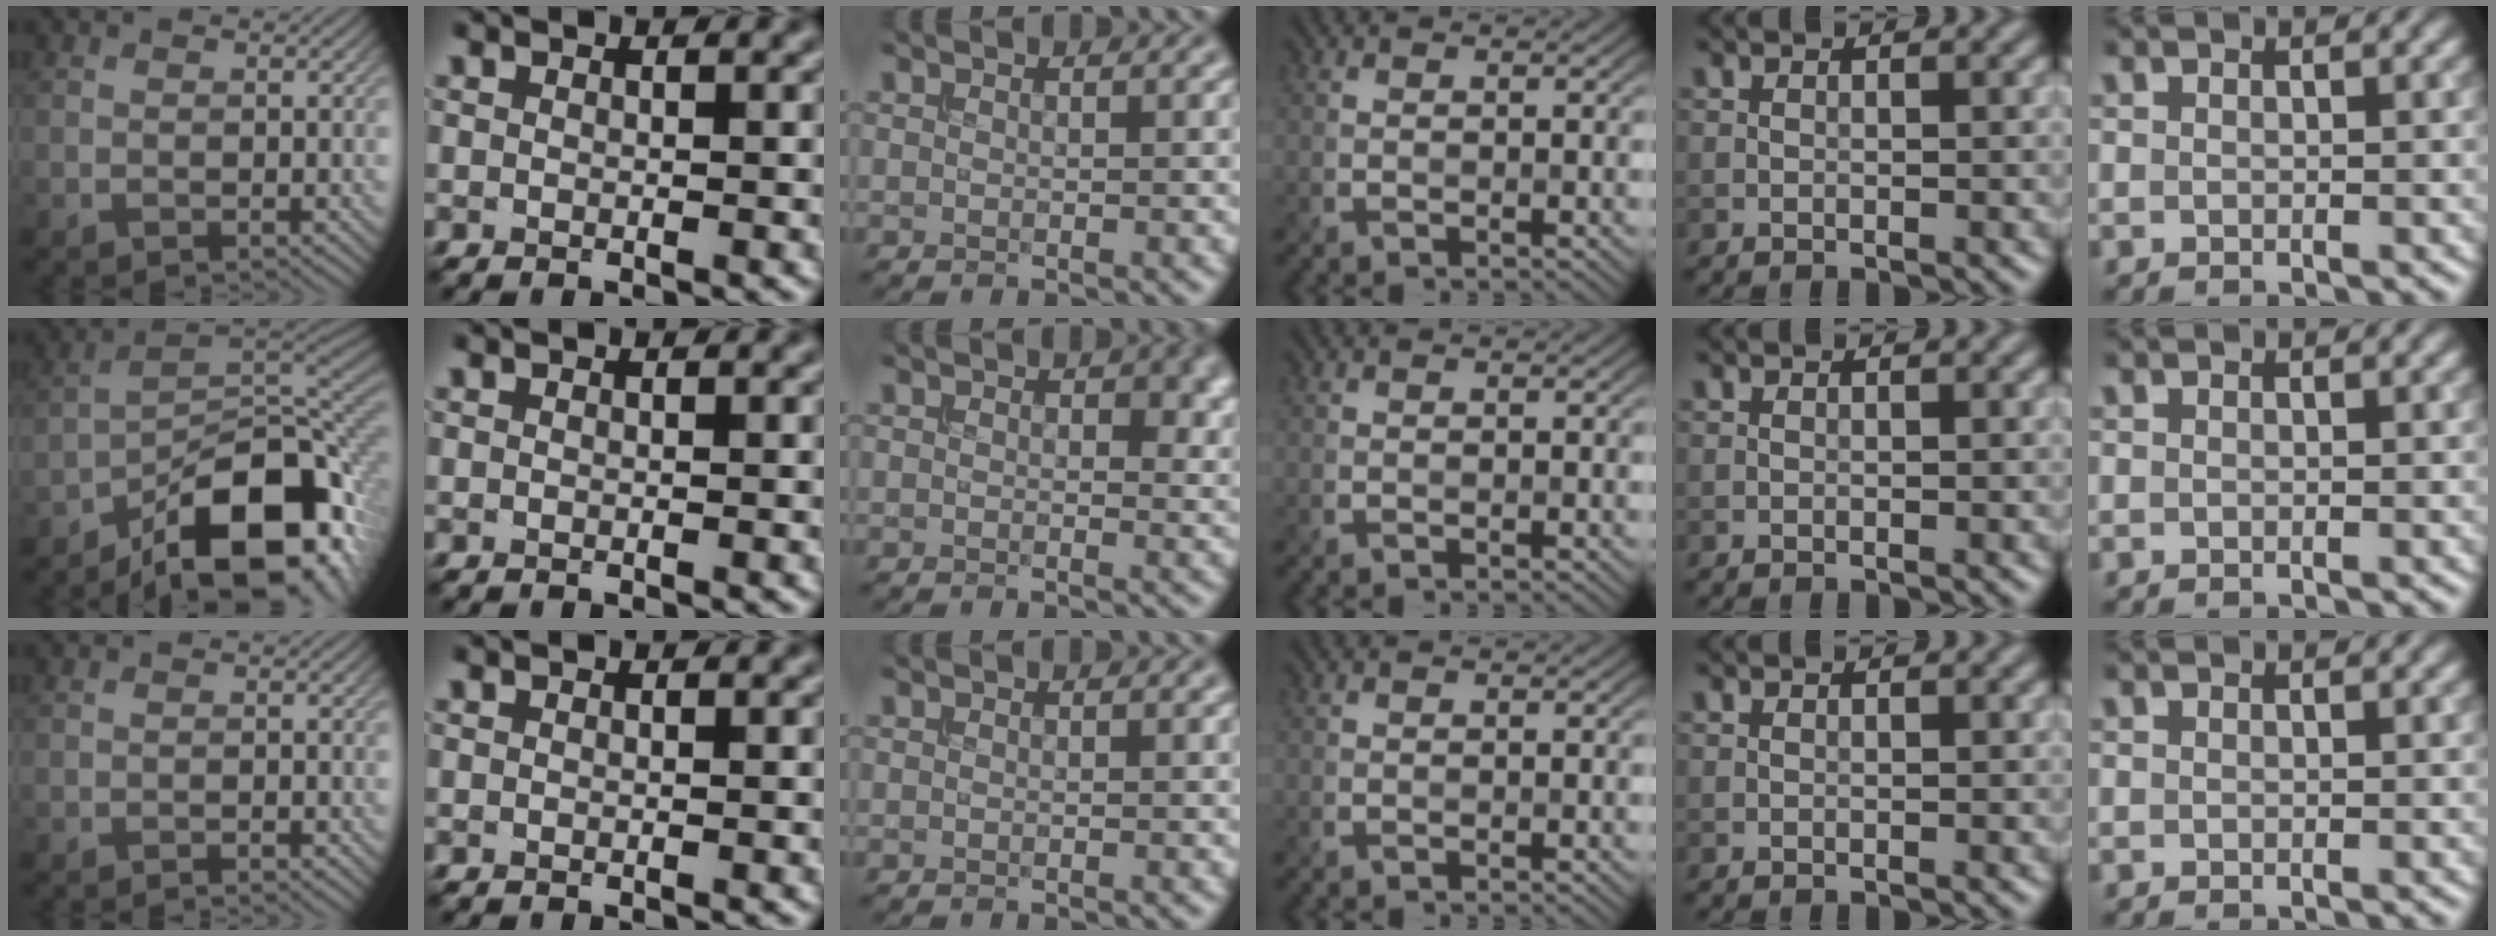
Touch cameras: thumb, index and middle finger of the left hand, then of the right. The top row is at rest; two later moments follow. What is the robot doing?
{"motion": "extract", "object": "bucket"}